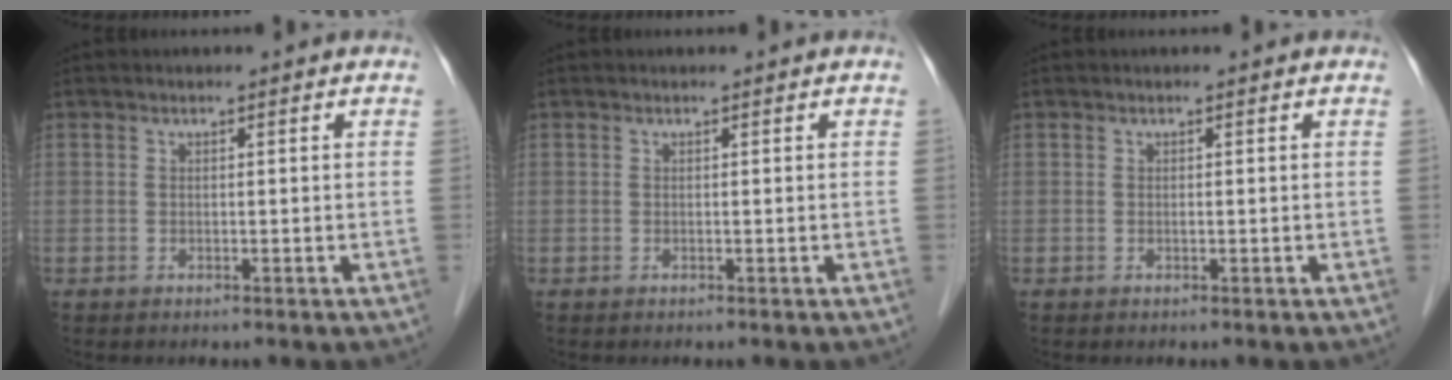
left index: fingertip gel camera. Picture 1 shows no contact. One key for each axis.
{"total": 0.0}
{"total": 0.0}